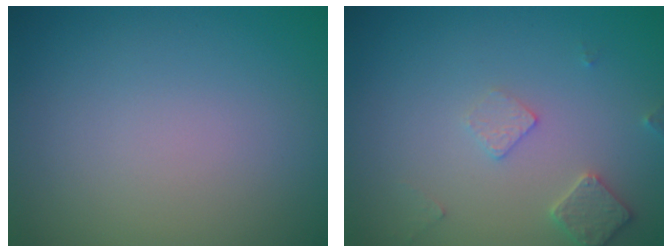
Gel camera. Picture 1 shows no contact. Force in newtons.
{"total": 2.1, "press": 2.1, "slide": 0.3}